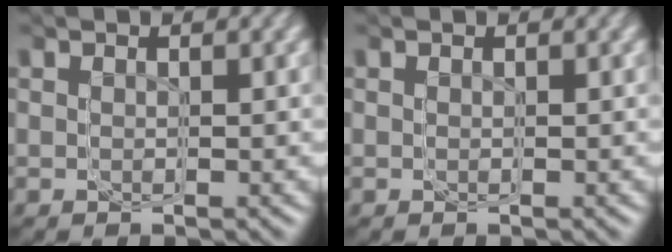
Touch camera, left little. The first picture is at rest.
{"total": 0.0}